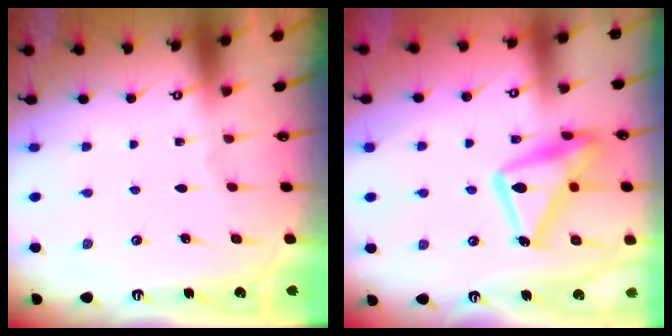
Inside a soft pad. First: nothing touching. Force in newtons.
{"total": 19.0, "press": 19.0, "slide": 1.3}